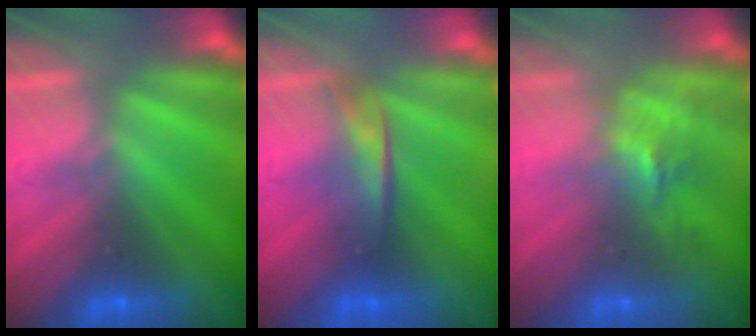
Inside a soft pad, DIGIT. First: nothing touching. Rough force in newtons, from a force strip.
{"total": 2.0}
{"total": 2.5}